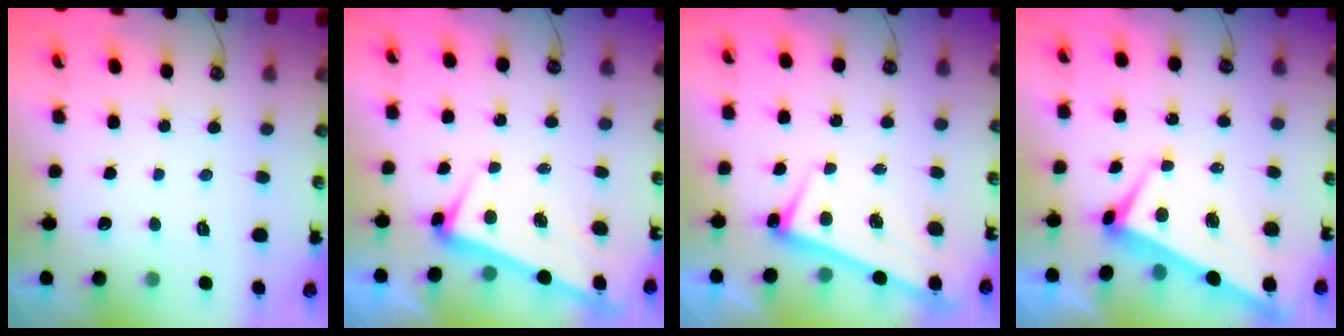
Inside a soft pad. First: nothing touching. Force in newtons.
{"total": 3.3, "press": 3.2, "slide": 1.0}
{"total": 2.4, "press": 2.3, "slide": 0.7}
{"total": 1.6, "press": 1.2, "slide": 0.9}